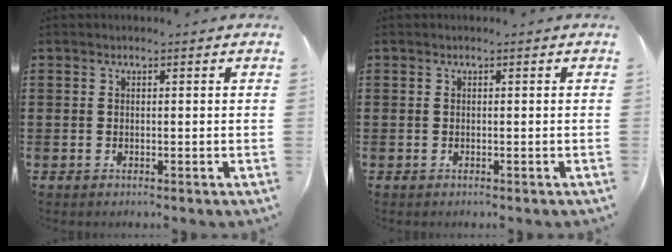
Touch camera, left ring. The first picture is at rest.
{"total": 0.0}